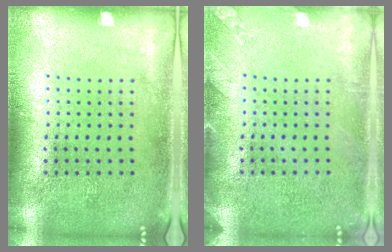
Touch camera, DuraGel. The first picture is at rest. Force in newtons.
{"total": 1.4, "press": 1.4, "slide": 0.2}